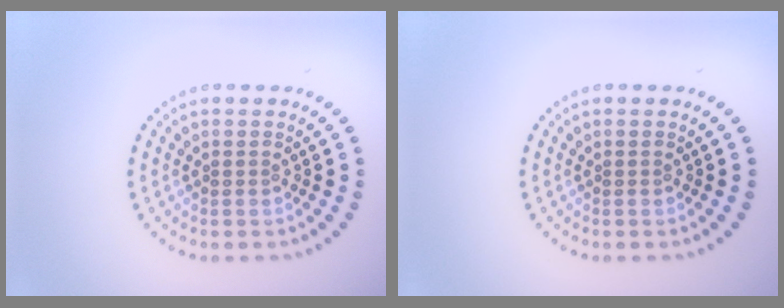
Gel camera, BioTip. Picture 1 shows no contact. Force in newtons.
{"total": 0.0}